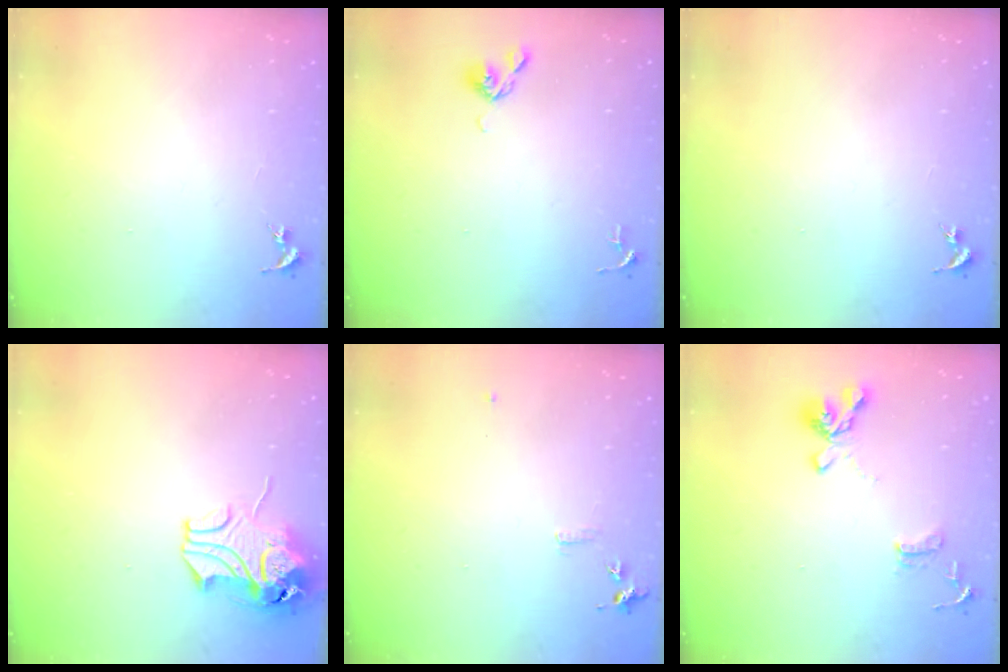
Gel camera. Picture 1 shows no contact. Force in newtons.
{"total": 5.2, "press": 5.1, "slide": 0.9}
{"total": 0.0}
{"total": 10.6, "press": 10.5, "slide": 1.8}
{"total": 5.6, "press": 5.5, "slide": 0.7}
{"total": 14.7, "press": 14.6, "slide": 1.5}